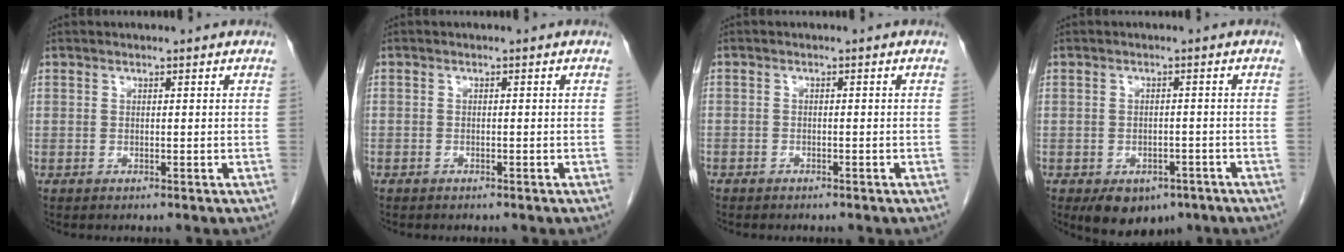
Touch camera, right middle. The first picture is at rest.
{"total": 0.6, "force": [-0.5, 0.4, 0.1], "torque": [-0.007, 0.003, -0.010]}
{"total": 1.6, "force": [-1.3, 0.9, 0.3], "torque": [-0.012, 0.002, -0.020]}
{"total": 8.2, "force": [-5.4, 4.9, 3.9], "torque": [-0.052, 0.004, -0.071]}